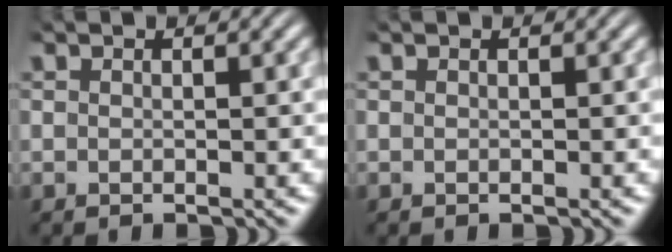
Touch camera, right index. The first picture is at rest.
{"total": 0.0}